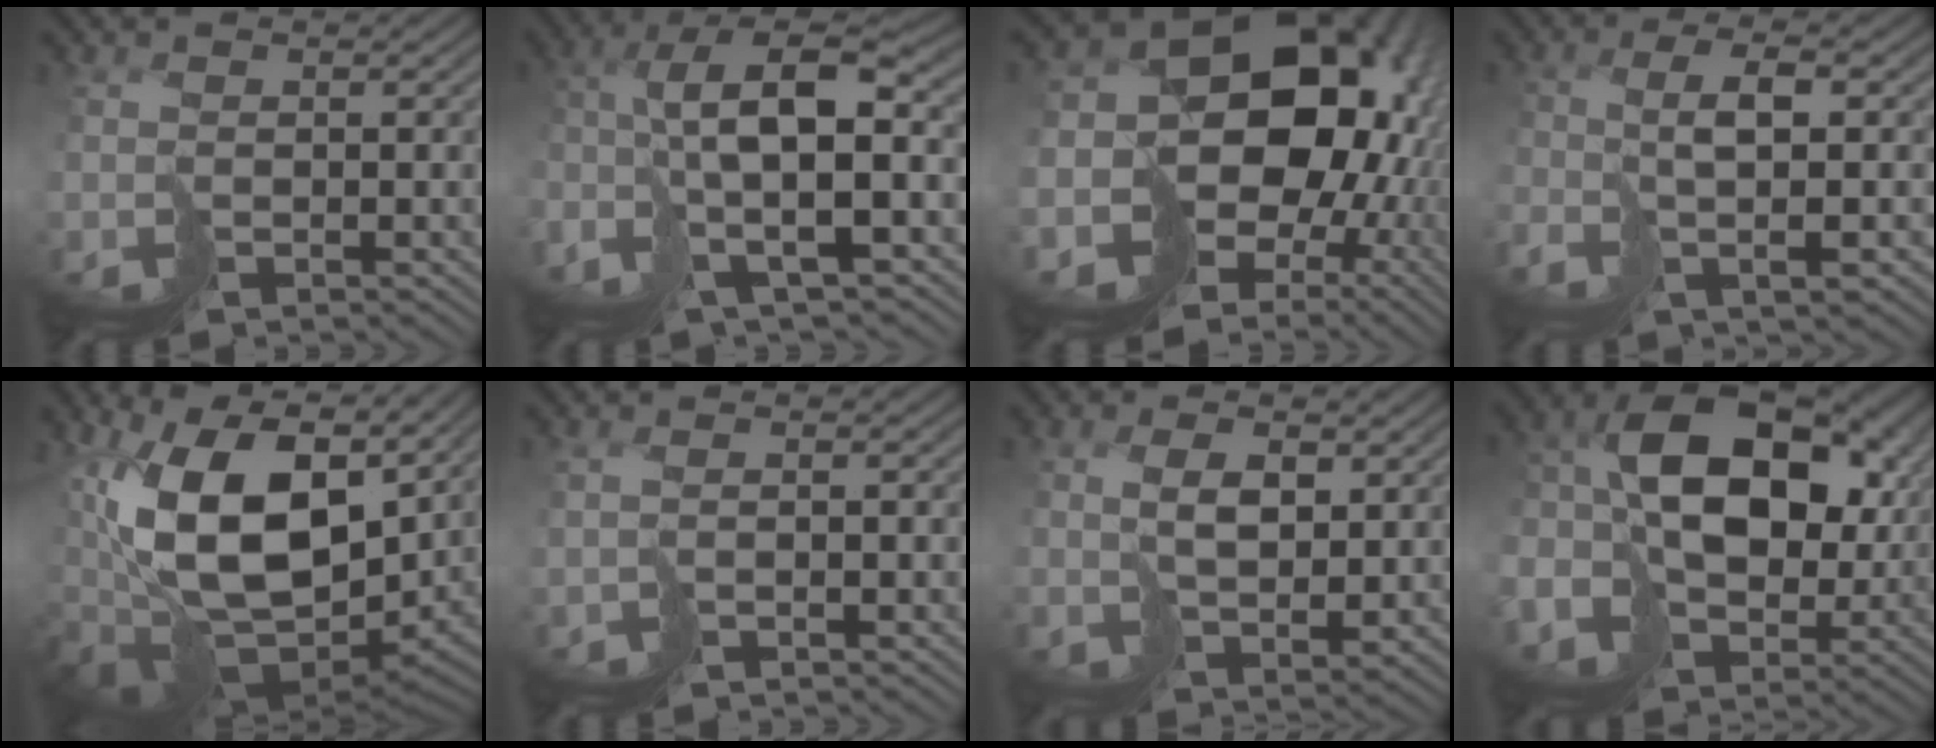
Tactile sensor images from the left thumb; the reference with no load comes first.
{"total": 11.3, "force": [-2.3, 3.5, 10.5], "torque": [-0.221, -0.002, -0.039]}
{"total": 17.2, "force": [0.1, 13.5, 10.5], "torque": [-0.207, -0.038, 0.038]}
{"total": 5.6, "force": [-0.7, 0.7, 5.5], "torque": [-0.104, 0.005, -0.013]}
{"total": 18.0, "force": [4.7, 9.3, 14.7], "torque": [-0.294, -0.009, 0.091]}
{"total": 1.4, "force": [-0.4, 0.5, 1.3], "torque": [-0.035, -0.002, -0.005]}
{"total": 4.5, "force": [2.3, 1.7, 3.5], "torque": [-0.076, -0.001, 0.054]}
{"total": 14.6, "force": [1.4, 9.9, 10.6], "torque": [-0.183, -0.005, 0.038]}